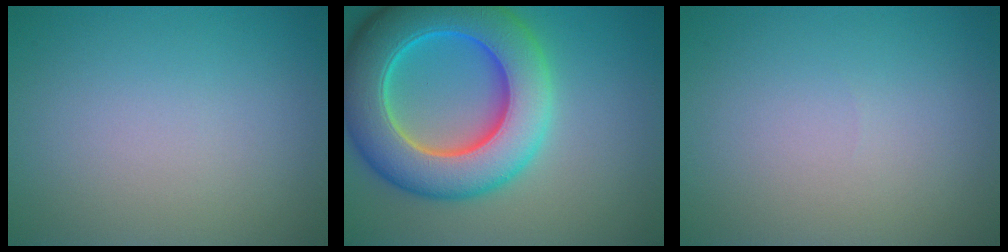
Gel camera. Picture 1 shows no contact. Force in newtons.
{"total": 11.7, "press": 11.7, "slide": 0.2}
{"total": 0.0}